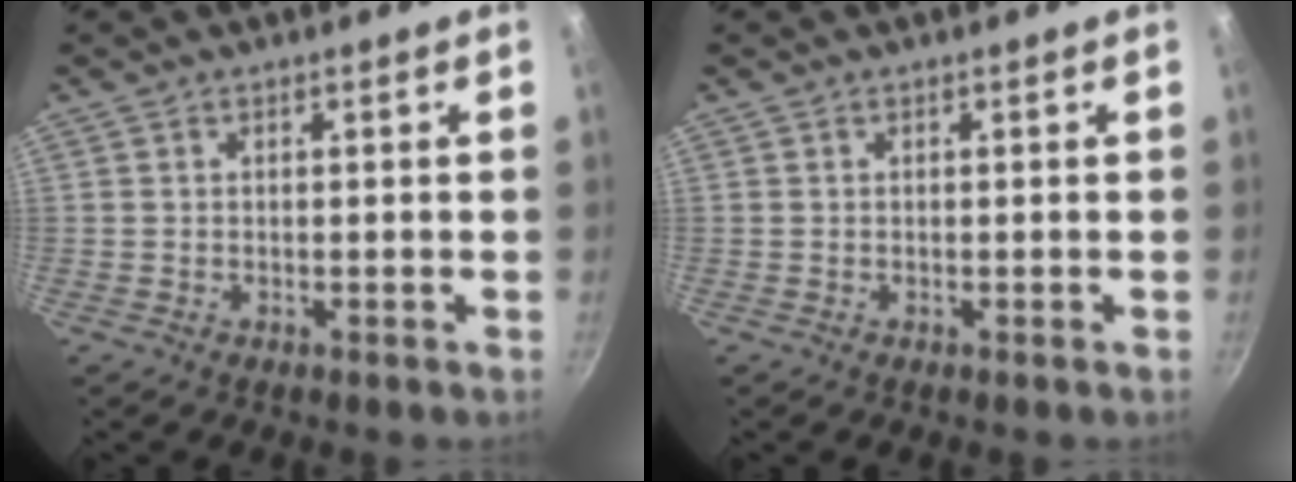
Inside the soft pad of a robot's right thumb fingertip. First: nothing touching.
{"total": 0.0}